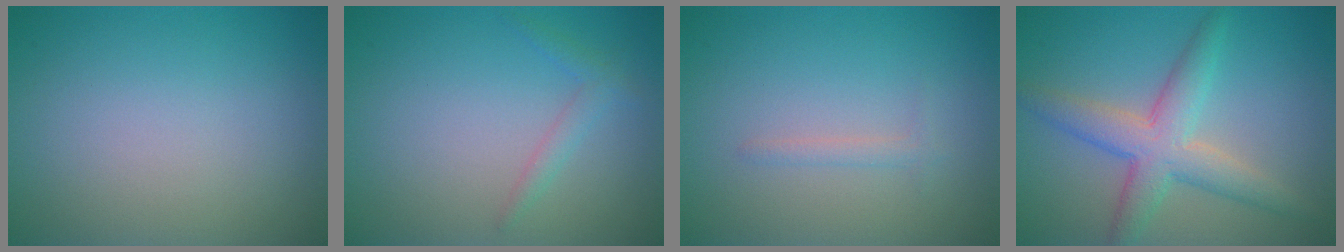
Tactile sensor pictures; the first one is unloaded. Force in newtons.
{"total": 1.4, "press": 1.4, "slide": 0.1}
{"total": 0.9, "press": 0.9, "slide": 0.0}
{"total": 4.9, "press": 4.9, "slide": 0.1}